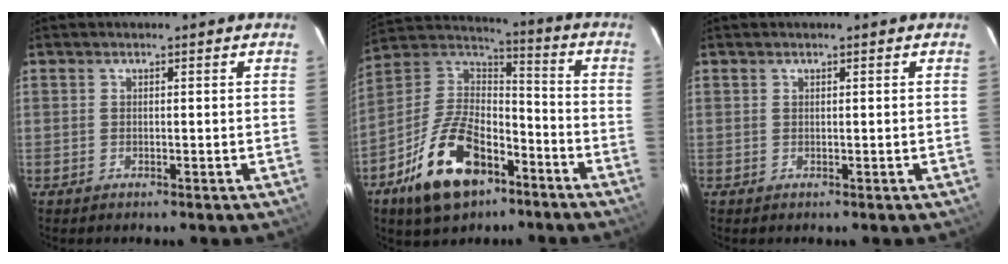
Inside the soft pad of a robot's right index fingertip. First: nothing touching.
{"total": 19.2, "force": [-10.2, 10.4, 12.5], "torque": [-0.266, 0.012, -0.174]}
{"total": 0.0}